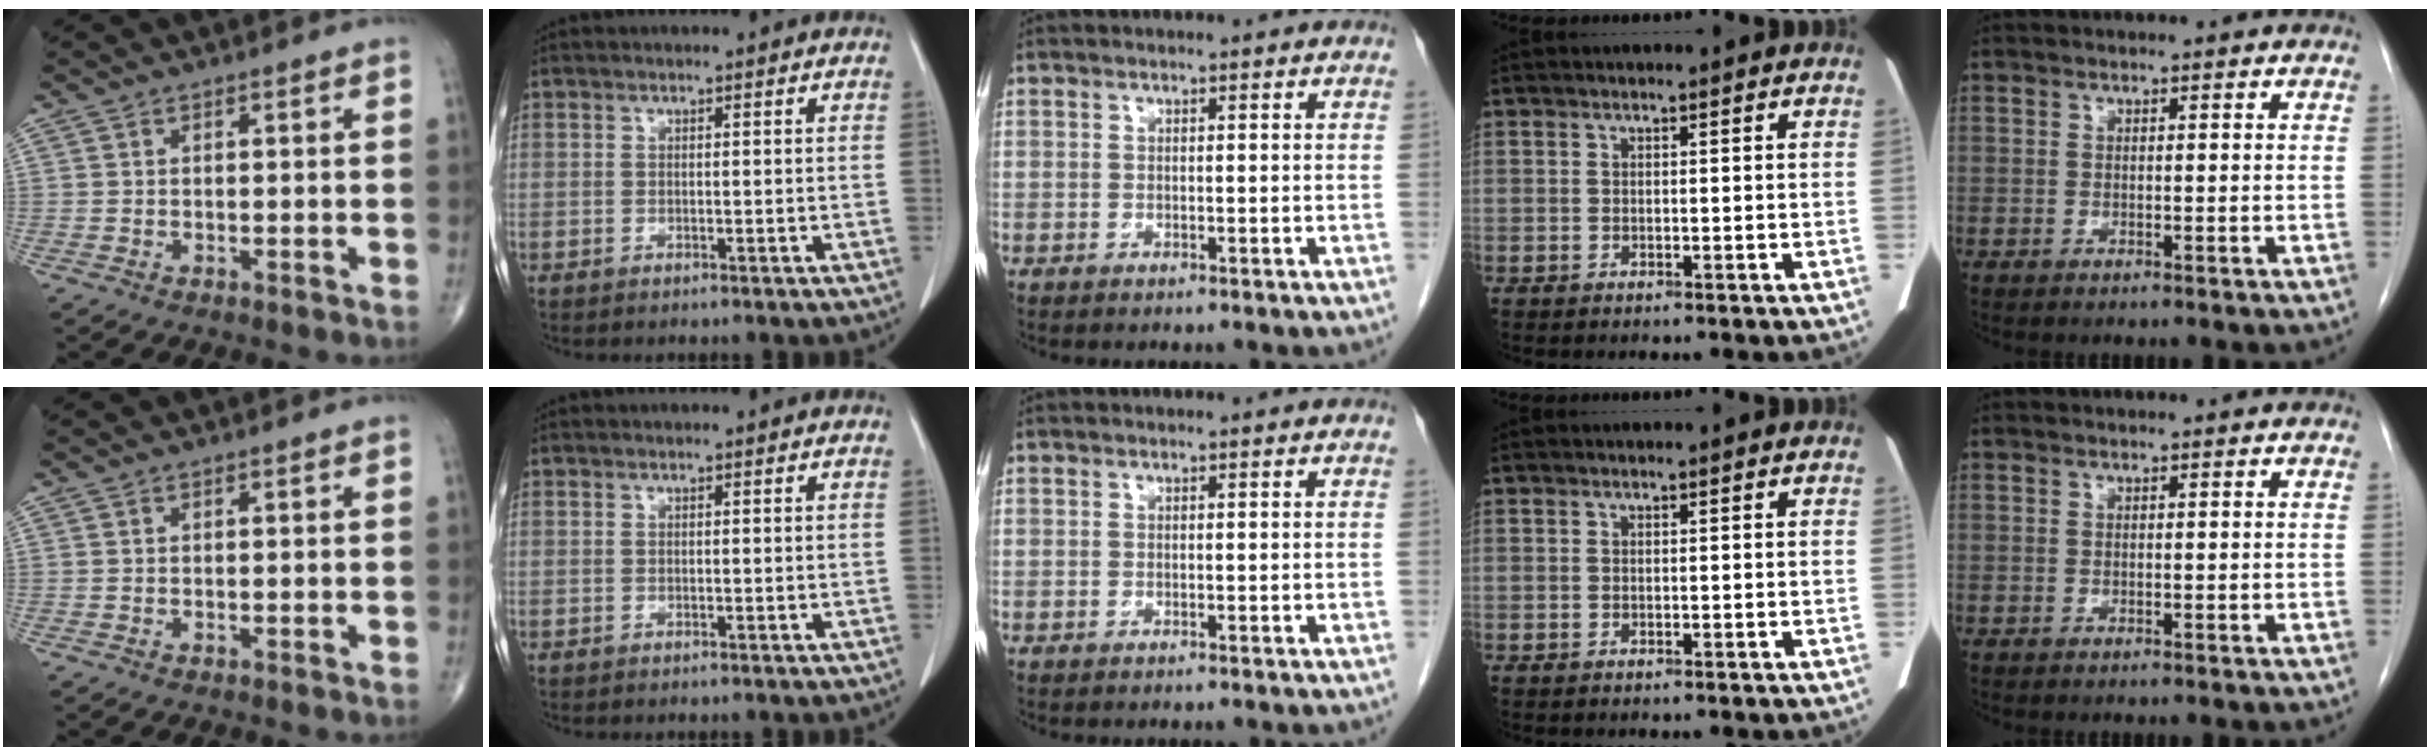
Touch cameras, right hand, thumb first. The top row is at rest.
{}